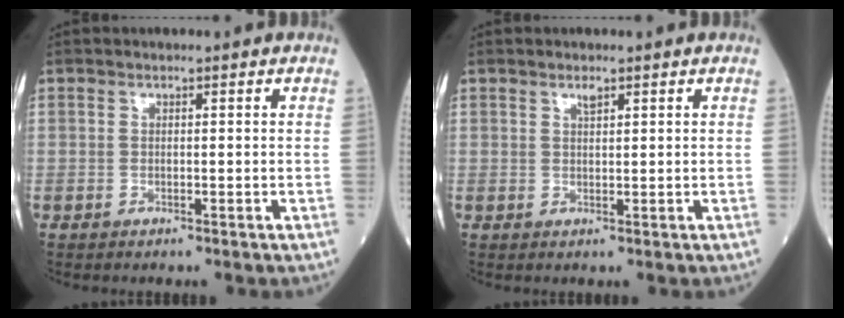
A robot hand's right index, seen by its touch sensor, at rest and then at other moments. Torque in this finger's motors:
{"motor_torque": [0.02, 0.01, 0.01, 0.02]}